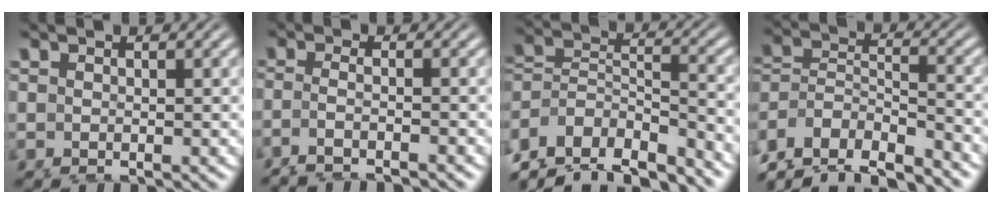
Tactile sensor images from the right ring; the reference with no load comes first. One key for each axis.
{"total": 4.2, "fx": -3.5, "fy": 0.2, "fz": 2.3, "tx": -0.052, "ty": -0.017, "tz": -0.051}
{"total": 13.0, "fx": -8.2, "fy": 8.2, "fz": 5.8, "tx": -0.140, "ty": -0.071, "tz": -0.115}
{"total": 12.4, "fx": -7.9, "fy": 8.5, "fz": 4.5, "tx": -0.126, "ty": -0.067, "tz": -0.123}